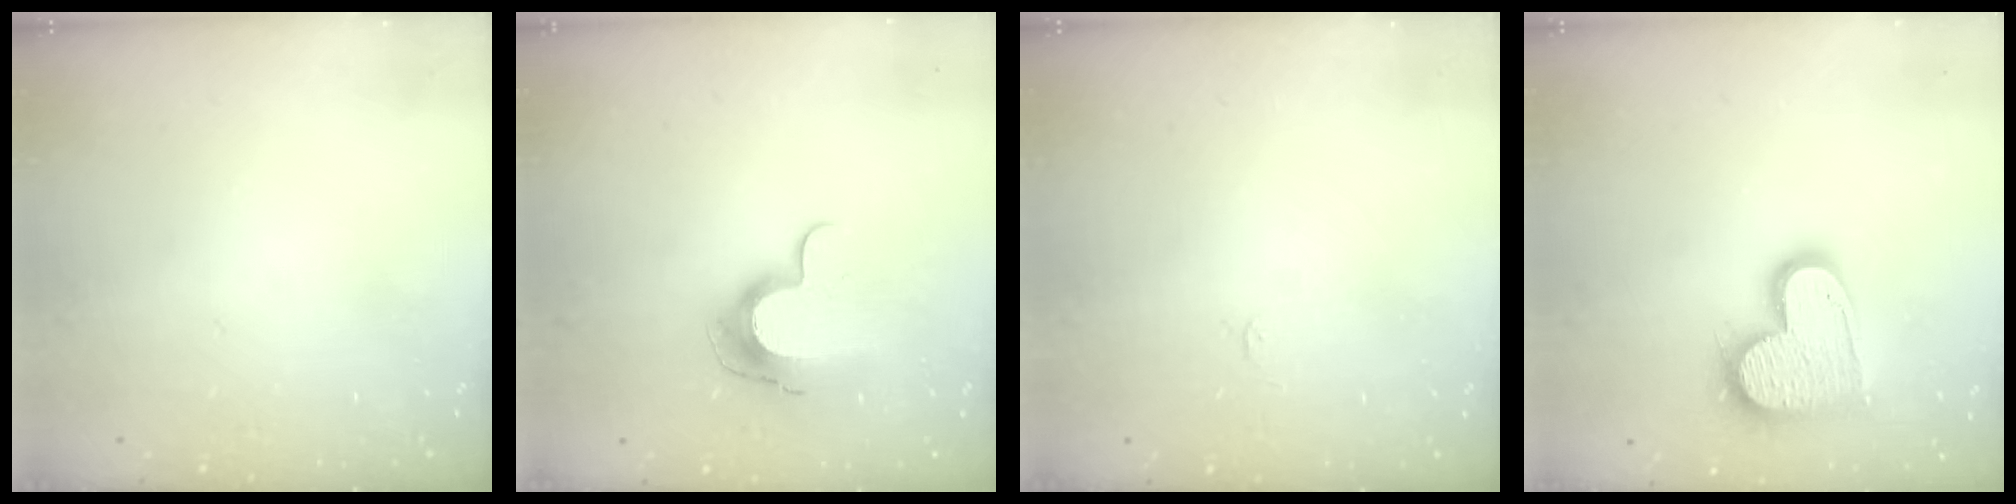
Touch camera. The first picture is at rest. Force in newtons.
{"total": 11.2, "press": 11.1, "slide": 0.7}
{"total": 2.4, "press": 2.4, "slide": 0.3}
{"total": 16.9, "press": 16.9, "slide": 1.5}